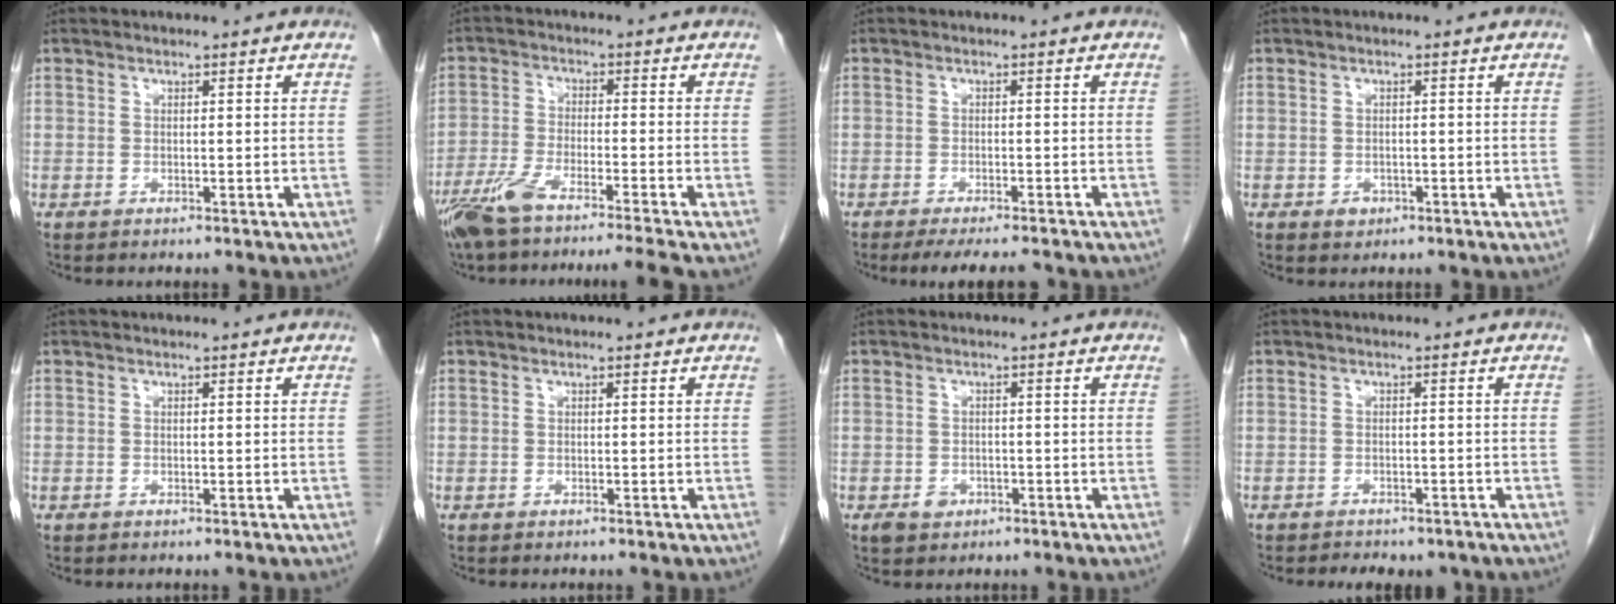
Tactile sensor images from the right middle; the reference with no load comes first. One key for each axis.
{"total": 10.7, "fx": -8.5, "fy": -0.7, "fz": 6.3, "tx": -0.109, "ty": -0.025, "tz": -0.144}
{"total": 7.4, "fx": -6.5, "fy": 1.2, "fz": 3.5, "tx": -0.041, "ty": -0.012, "tz": -0.092}
{"total": 1.5, "fx": -0.7, "fy": 1.2, "fz": 0.5, "tx": -0.008, "ty": 0.004, "tz": -0.004}
{"total": 0.0}
{"total": 0.0}
{"total": 2.4, "fx": -1.2, "fy": 1.8, "fz": 1.0, "tx": -0.016, "ty": 0.002, "tz": -0.011}
{"total": 6.2, "fx": -5.2, "fy": 2.7, "fz": 1.9, "tx": -0.022, "ty": 0.005, "tz": -0.057}